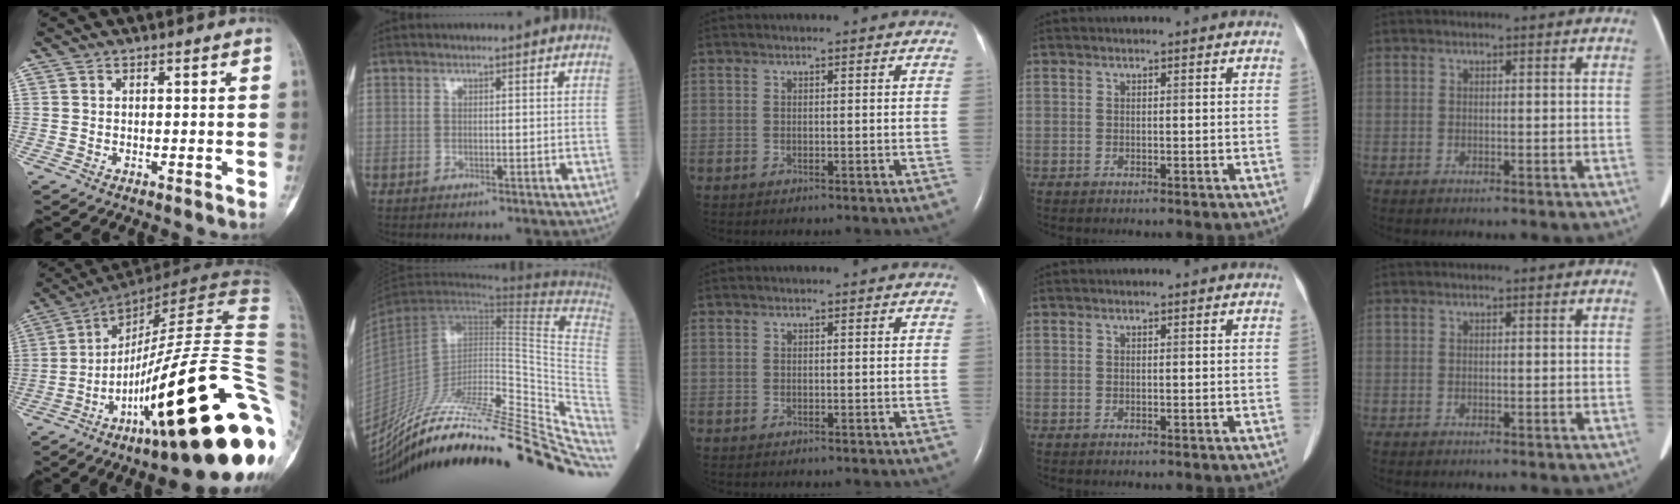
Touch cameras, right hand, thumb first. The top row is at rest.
{"thumb": {"total": 39.1, "force": [-10.8, 7.8, 36.8], "torque": [-0.475, 0.046, -0.172]}, "index": {"total": 37.7, "force": [-30.1, 4.1, 22.3], "torque": [-0.233, -0.031, -0.436]}}